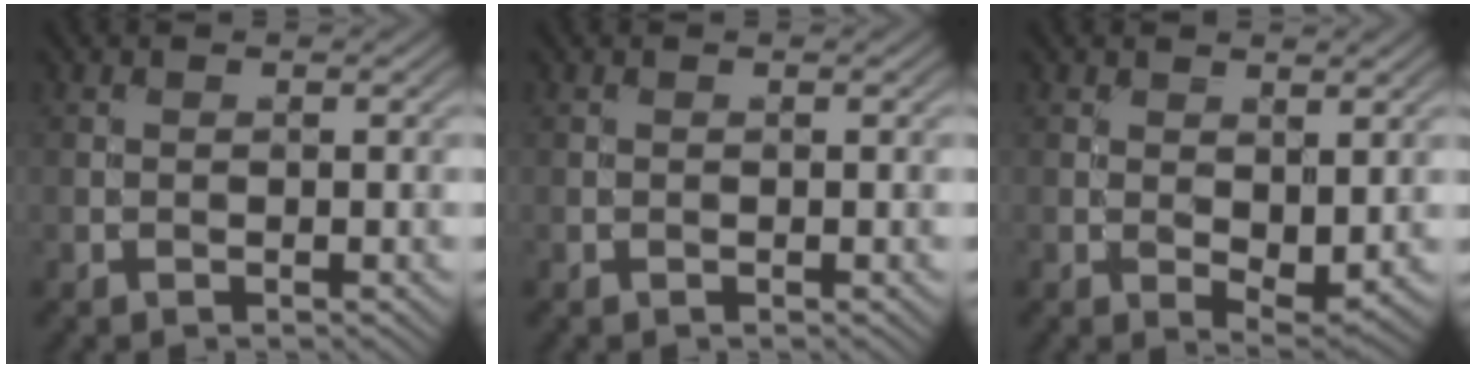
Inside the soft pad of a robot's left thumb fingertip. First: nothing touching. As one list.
[{"total": 0.0}, {"total": 2.8, "force": [0.3, 1.5, 2.4], "torque": [-0.042, -0.010, 0.010]}]